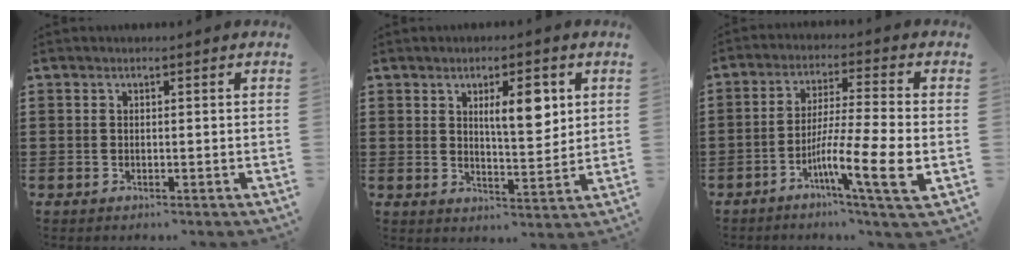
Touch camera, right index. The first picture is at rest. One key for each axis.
{"total": 6.8, "fx": 2.5, "fy": 2.3, "fz": 5.8, "tx": -0.087, "ty": -0.006, "tz": 0.034}
{"total": 11.1, "fx": -4.1, "fy": 0.5, "fz": 10.3, "tx": -0.191, "ty": -0.013, "tz": -0.078}